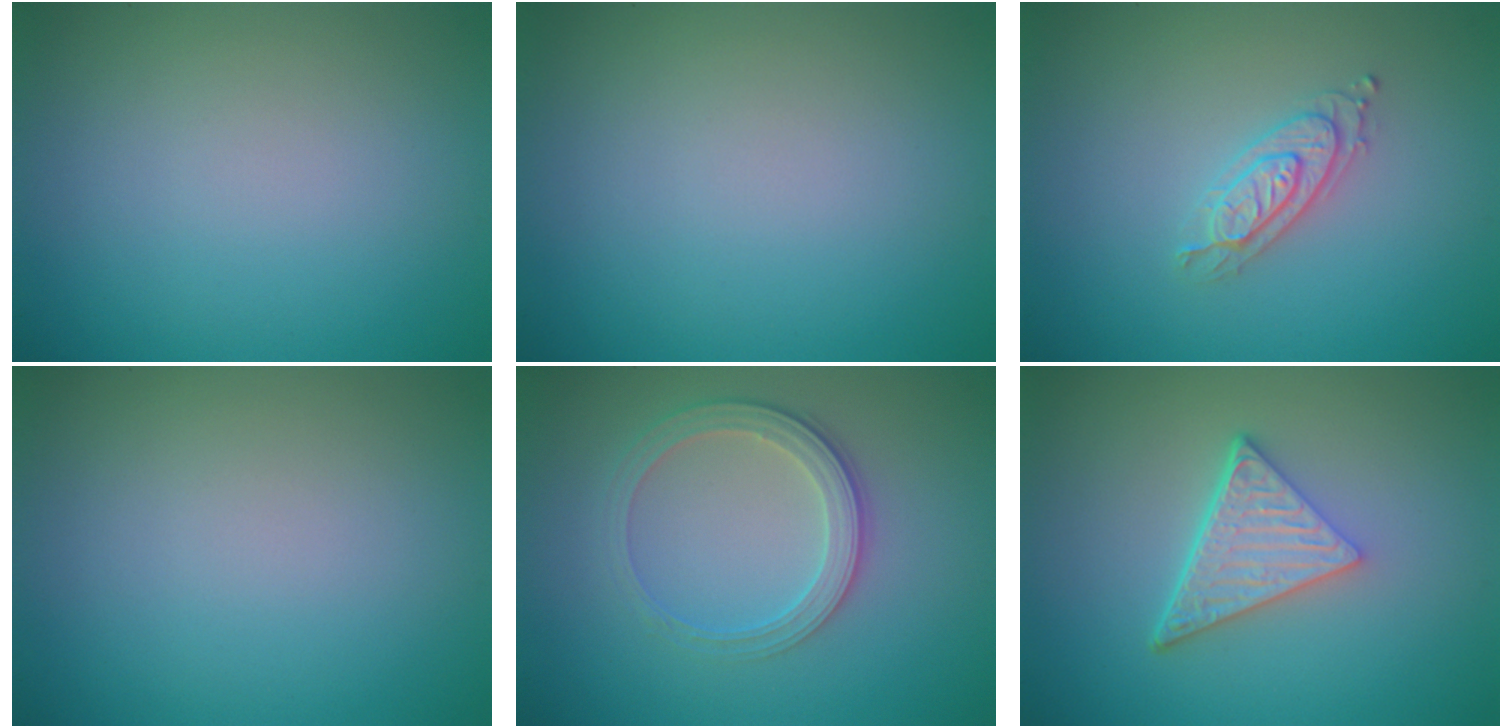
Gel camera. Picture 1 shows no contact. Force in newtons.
{"total": 0.0}
{"total": 2.4, "press": 2.2, "slide": 0.9}
{"total": 0.0}
{"total": 2.8, "press": 2.6, "slide": 1.1}
{"total": 4.7, "press": 3.4, "slide": 3.3}